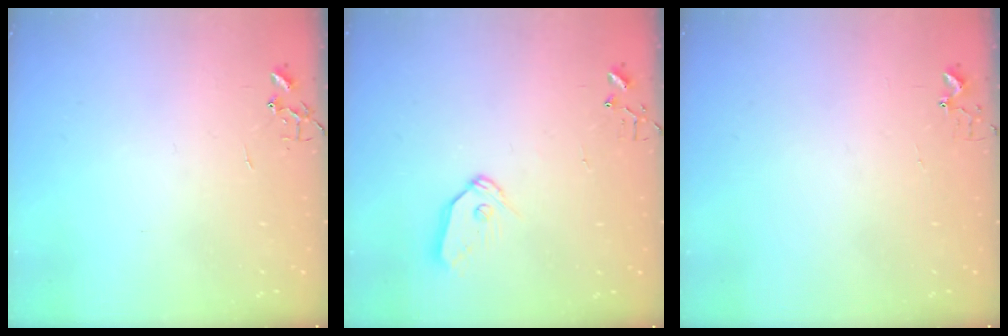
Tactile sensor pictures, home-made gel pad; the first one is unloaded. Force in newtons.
{"total": 8.4, "press": 8.4, "slide": 0.5}
{"total": 3.7, "press": 3.7, "slide": 0.2}